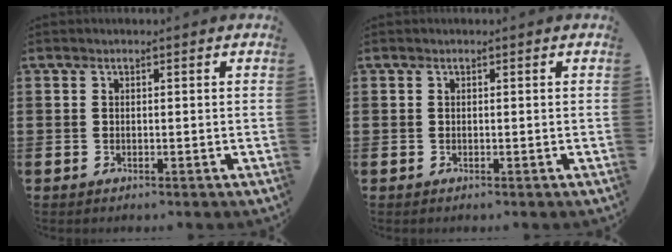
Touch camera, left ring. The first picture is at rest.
{"total": 0.0}